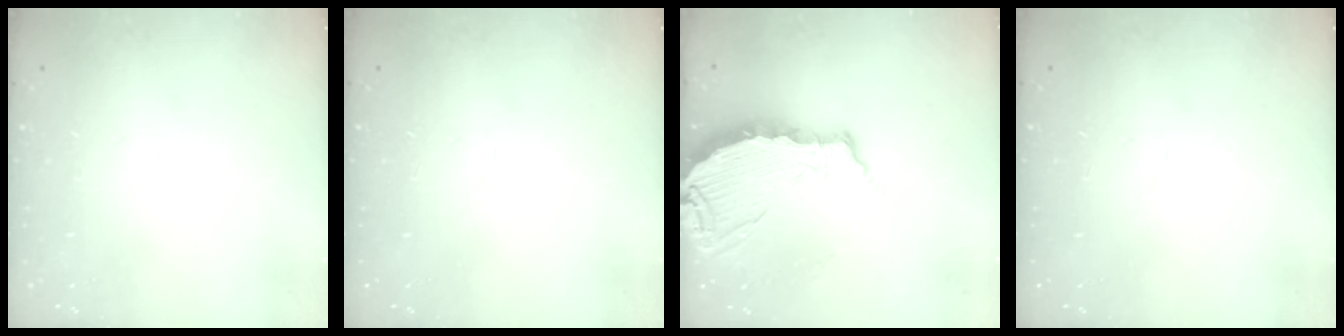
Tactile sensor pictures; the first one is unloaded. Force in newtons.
{"total": 0.0}
{"total": 8.1, "press": 8.0, "slide": 0.9}
{"total": 0.0}